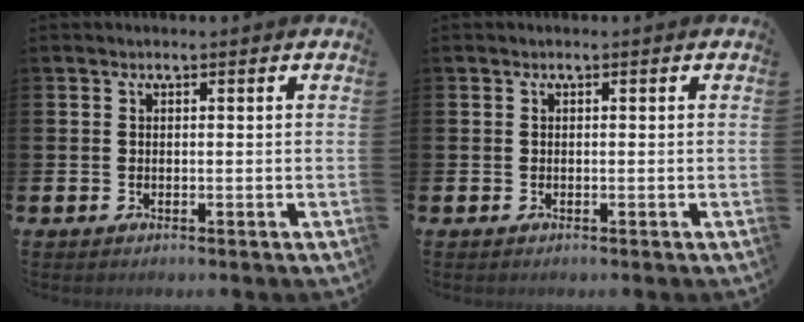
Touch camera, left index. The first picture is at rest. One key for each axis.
{"total": 0.0}